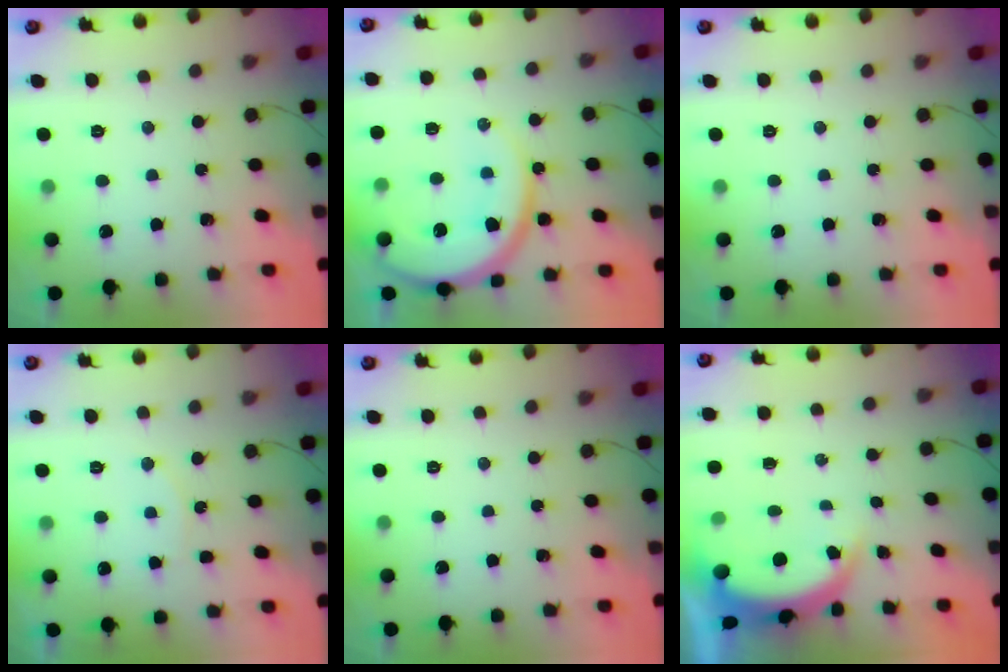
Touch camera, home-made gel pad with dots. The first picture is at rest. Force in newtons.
{"total": 17.2, "press": 17.1, "slide": 1.8}
{"total": 0.0}
{"total": 6.7, "press": 6.7, "slide": 0.7}
{"total": 0.0}
{"total": 4.7, "press": 4.6, "slide": 0.9}